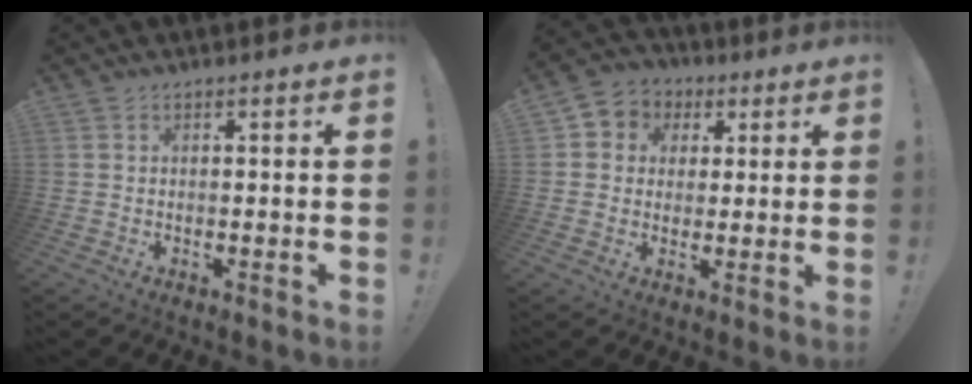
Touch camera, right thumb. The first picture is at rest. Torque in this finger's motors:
{"motor_torque": [-0.01, -0.01, 0.00, -0.04, 0.11]}